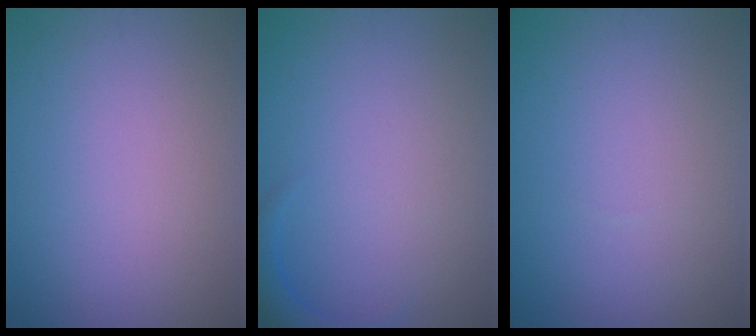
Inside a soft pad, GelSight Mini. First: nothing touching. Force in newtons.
{"total": 1.7, "press": 1.6, "slide": 0.2}
{"total": 0.0}